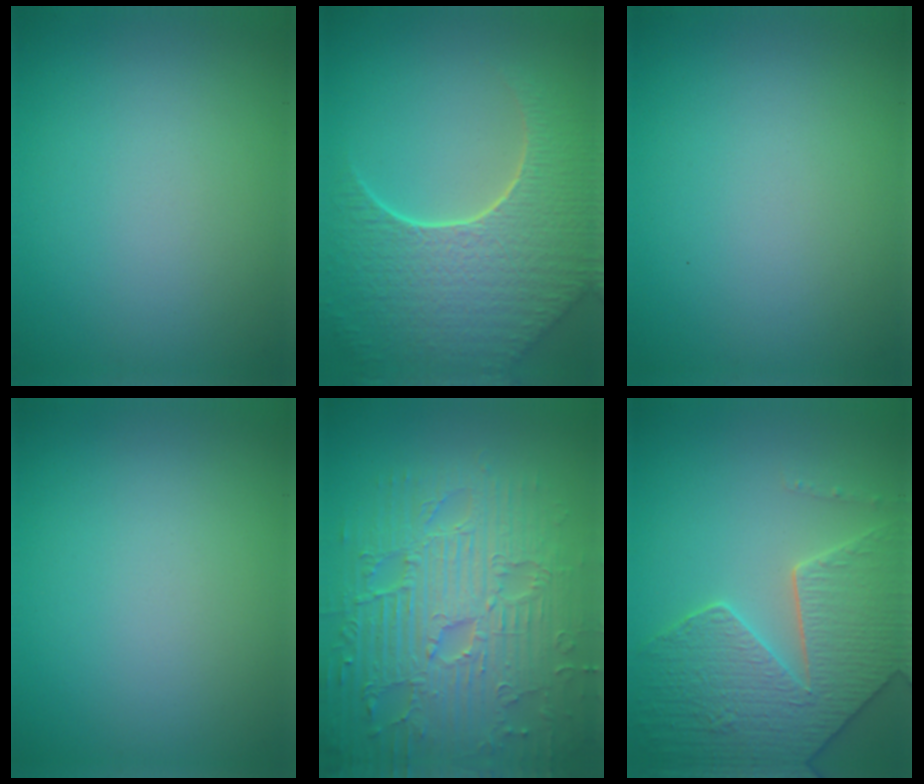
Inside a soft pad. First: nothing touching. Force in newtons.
{"total": 8.7, "press": 6.2, "slide": 6.2}
{"total": 0.0}
{"total": 0.0}
{"total": 9.4, "press": 6.9, "slide": 6.4}
{"total": 6.8, "press": 5.8, "slide": 3.6}